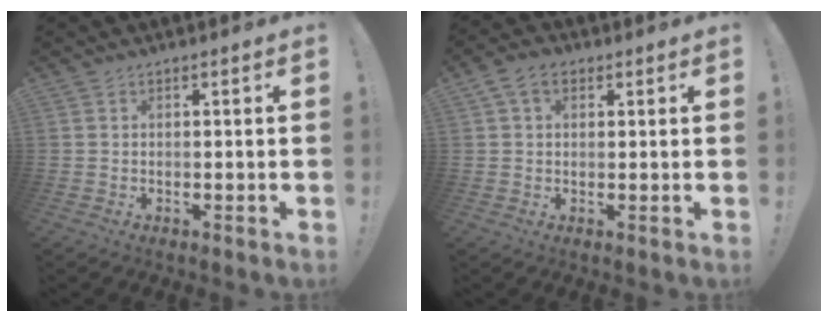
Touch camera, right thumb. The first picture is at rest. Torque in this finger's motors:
{"motor_torque": [-0.08, 0.07, 0.00, 0.00, 0.00]}